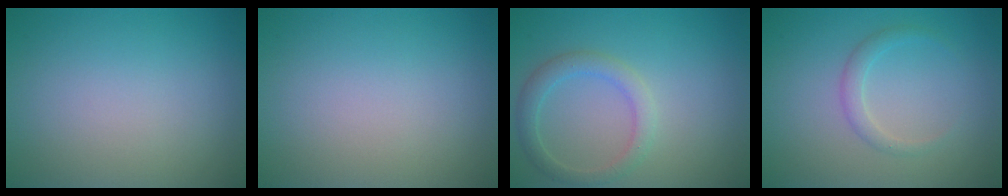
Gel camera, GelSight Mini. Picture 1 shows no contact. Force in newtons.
{"total": 0.0}
{"total": 2.5, "press": 2.5, "slide": 0.1}
{"total": 1.5, "press": 1.5, "slide": 0.2}